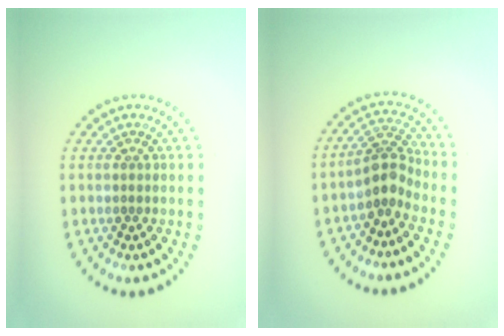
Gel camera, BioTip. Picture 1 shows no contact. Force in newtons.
{"total": 2.8, "press": 2.2, "slide": 1.8}